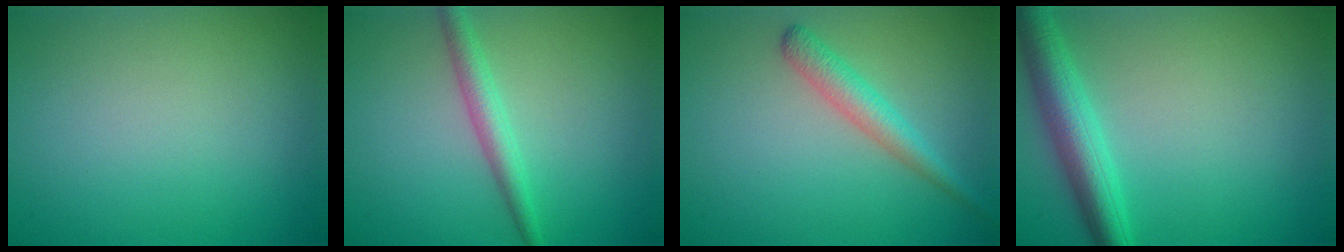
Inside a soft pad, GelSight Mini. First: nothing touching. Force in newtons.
{"total": 2.4, "press": 2.4, "slide": 0.0}
{"total": 2.7, "press": 2.7, "slide": 0.1}
{"total": 4.6, "press": 4.6, "slide": 0.1}